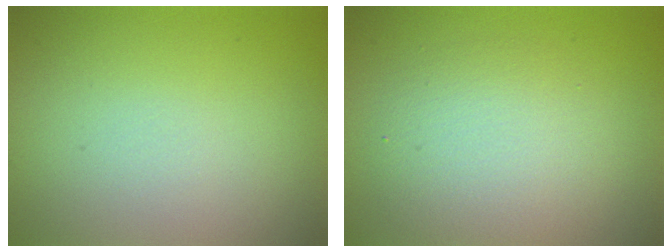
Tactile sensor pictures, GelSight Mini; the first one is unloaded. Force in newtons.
{"total": 4.2, "press": 4.2, "slide": 0.3}